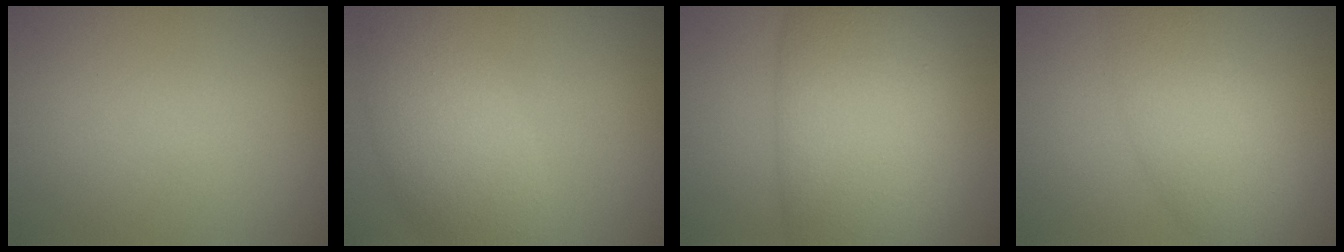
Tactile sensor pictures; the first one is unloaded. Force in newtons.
{"total": 5.5, "press": 5.5, "slide": 0.3}
{"total": 11.6, "press": 11.6, "slide": 0.5}
{"total": 5.0, "press": 5.0, "slide": 0.2}